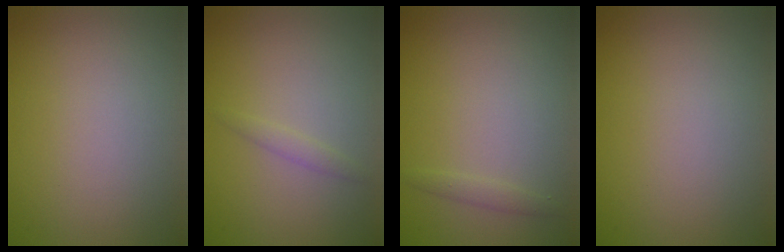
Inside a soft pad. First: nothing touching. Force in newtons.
{"total": 0.9, "press": 0.9, "slide": 0.1}
{"total": 0.8, "press": 0.8, "slide": 0.0}
{"total": 0.0}